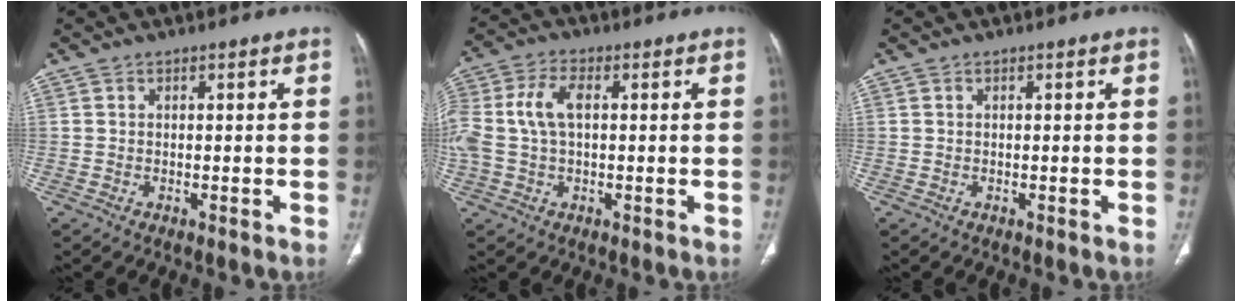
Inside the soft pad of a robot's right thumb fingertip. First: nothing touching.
{"total": 10.4, "force": [1.3, 6.0, 8.4], "torque": [-0.202, 0.023, 0.028]}
{"total": 0.0}